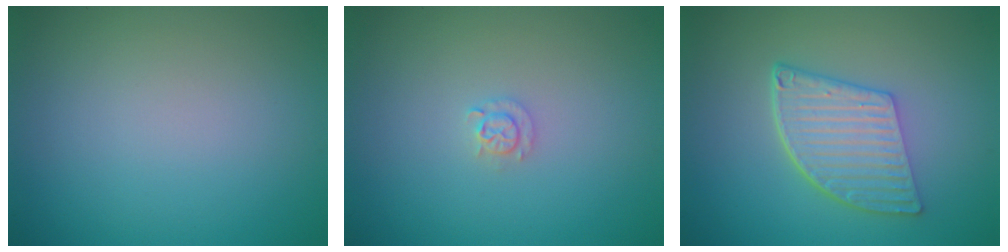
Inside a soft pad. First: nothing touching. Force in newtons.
{"total": 1.1, "press": 1.1, "slide": 0.2}
{"total": 5.8, "press": 4.2, "slide": 3.9}